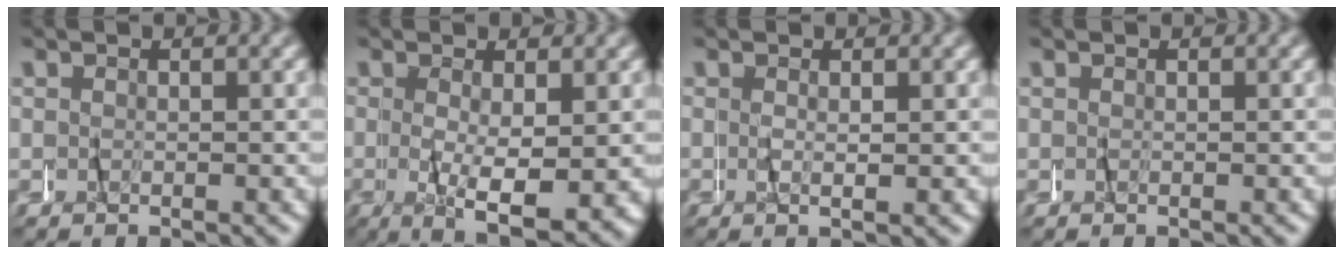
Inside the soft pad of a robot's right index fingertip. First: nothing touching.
{"total": 6.9, "force": [-2.0, 2.3, 6.2], "torque": [-0.092, -0.022, -0.022]}
{"total": 0.7, "force": [0.1, -0.6, 0.4], "torque": [-0.013, 0.000, 0.004]}
{"total": 0.0}